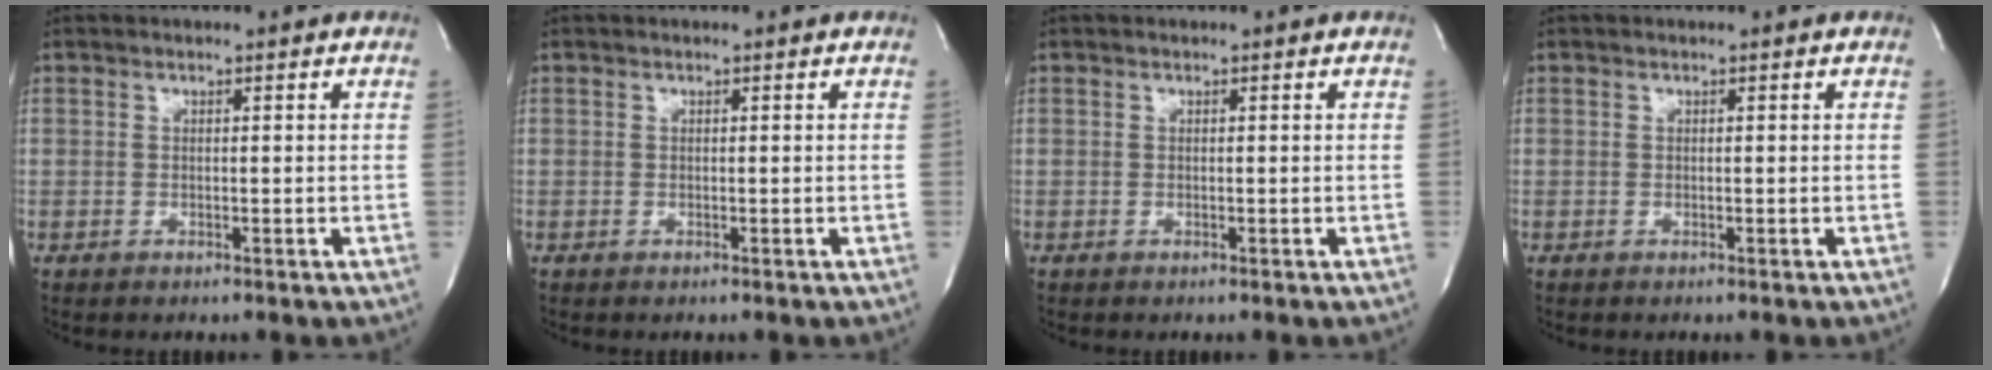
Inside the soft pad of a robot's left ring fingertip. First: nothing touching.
{"total": 0.0}
{"total": 0.0}
{"total": 0.0}